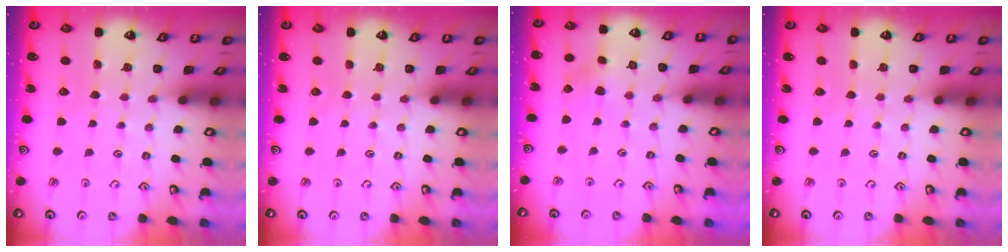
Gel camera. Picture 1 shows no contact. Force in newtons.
{"total": 0.0}
{"total": 2.1, "press": 2.1, "slide": 0.3}
{"total": 0.0}